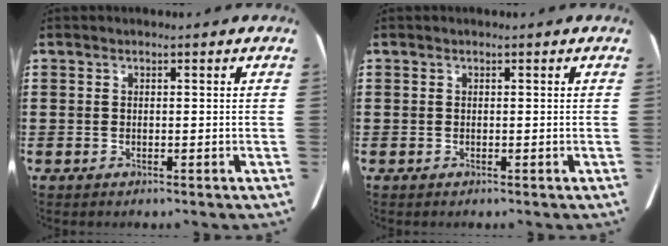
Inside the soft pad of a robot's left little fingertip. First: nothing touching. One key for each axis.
{"total": 0.0}